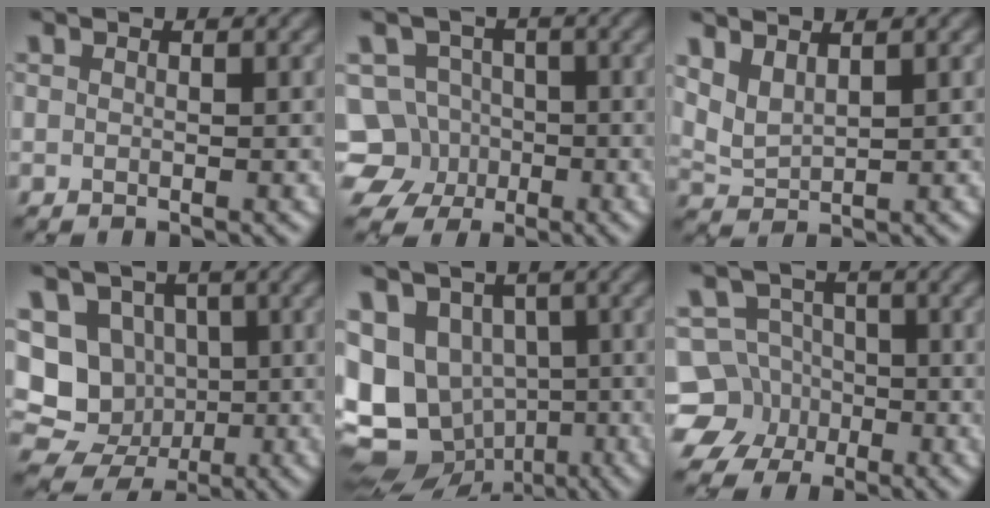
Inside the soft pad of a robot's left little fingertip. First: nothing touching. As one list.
[{"total": 7.2, "force": [-3.1, 6.2, 1.9], "torque": [-0.016, -0.002, -0.074]}, {"total": 2.3, "force": [1.7, 0.7, 1.4], "torque": [-0.037, -0.002, 0.041]}, {"total": 8.9, "force": [-0.5, 8.1, 3.8], "torque": [-0.053, 0.009, -0.036]}, {"total": 12.7, "force": [-1.2, 10.6, 6.8], "torque": [-0.128, -0.021, -0.015]}, {"total": 8.4, "force": [-3.8, 7.4, 1.4], "torque": [-0.023, -0.004, -0.088]}]